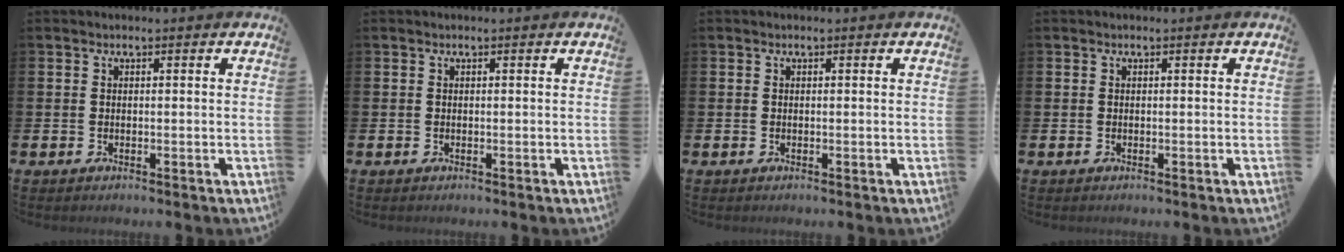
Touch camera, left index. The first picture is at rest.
{"total": 0.0}
{"total": 0.0}
{"total": 0.0}